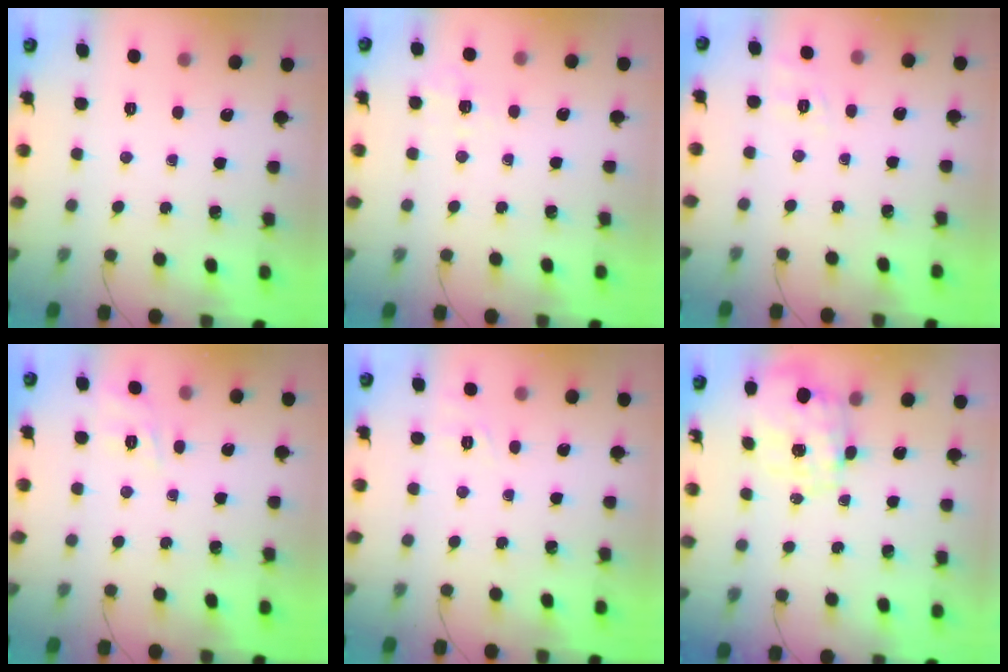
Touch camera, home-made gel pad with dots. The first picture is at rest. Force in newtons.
{"total": 2.2, "press": 1.3, "slide": 1.8}
{"total": 2.0, "press": 0.6, "slide": 1.9}
{"total": 2.4, "press": 1.4, "slide": 2.0}
{"total": 1.9, "press": 0.0, "slide": 1.9}
{"total": 1.3, "press": 1.2, "slide": 0.5}